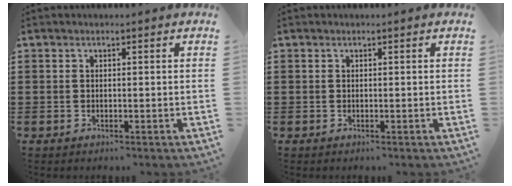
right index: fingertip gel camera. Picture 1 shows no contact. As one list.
[{"total": 0.0}]